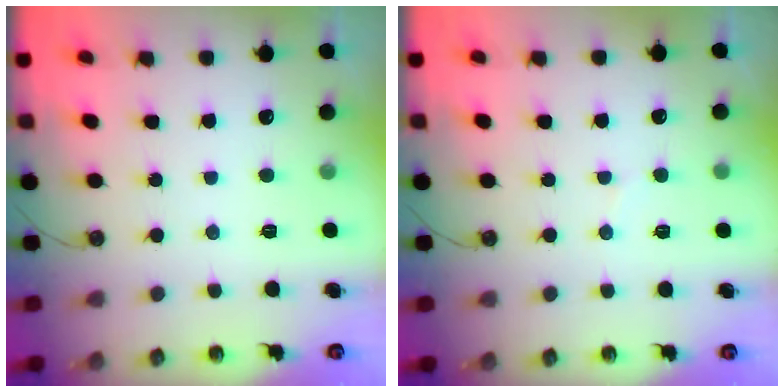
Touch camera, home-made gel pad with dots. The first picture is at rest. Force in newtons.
{"total": 3.7, "press": 3.6, "slide": 0.3}